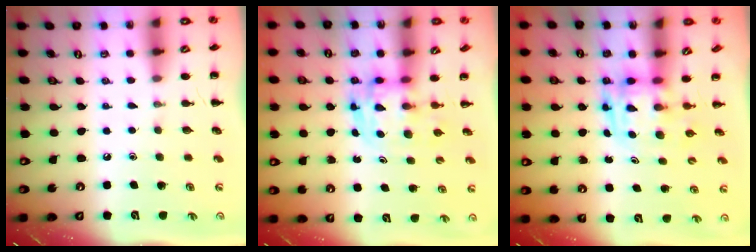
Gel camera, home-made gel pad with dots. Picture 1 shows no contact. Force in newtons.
{"total": 3.6, "press": 3.6, "slide": 0.7}
{"total": 3.7, "press": 3.6, "slide": 0.7}